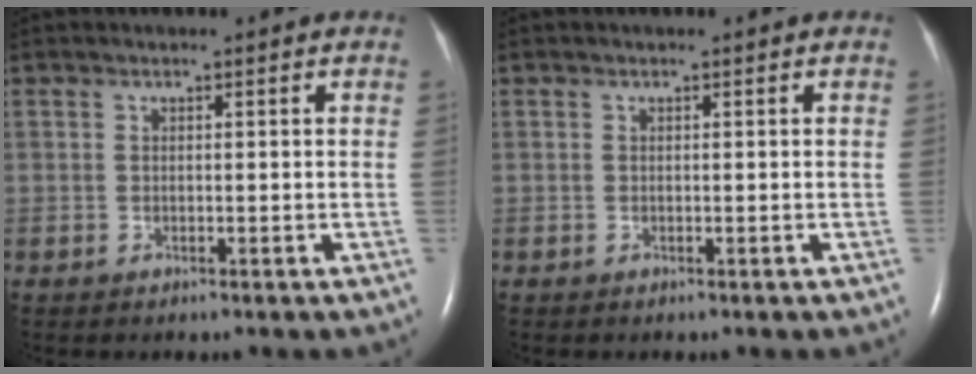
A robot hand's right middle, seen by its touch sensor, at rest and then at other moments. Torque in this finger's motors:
{"motor_torque": [0.05, 0.00, 0.00, 0.00]}